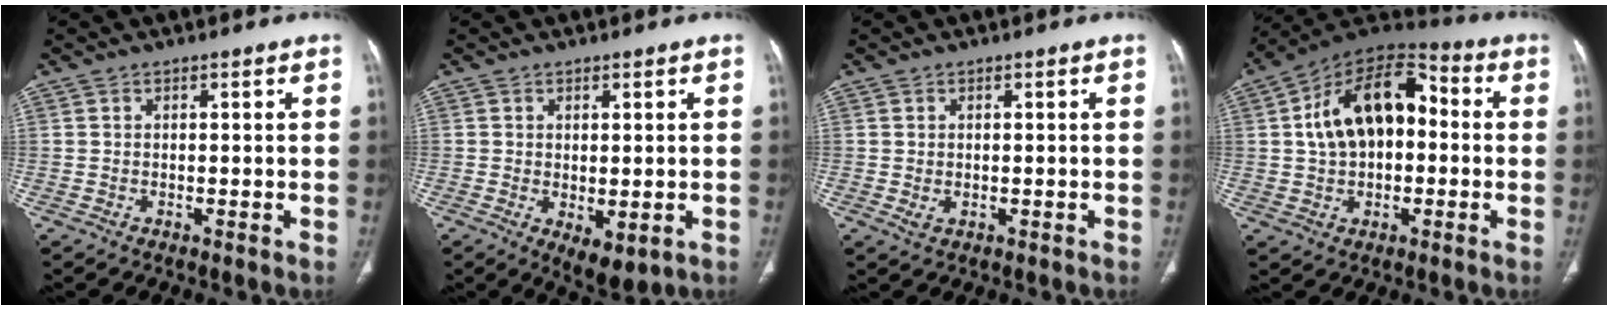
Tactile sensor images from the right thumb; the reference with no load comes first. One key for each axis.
{"total": 5.7, "fx": -1.4, "fy": 2.8, "fz": 4.7, "tx": -0.063, "ty": -0.010, "tz": -0.005}
{"total": 1.7, "fx": -0.2, "fy": 1.1, "fz": 1.2, "tx": -0.024, "ty": 0.000, "tz": 0.002}
{"total": 17.5, "fx": 1.7, "fy": 11.0, "fz": 13.5, "tx": -0.198, "ty": 0.040, "tz": 0.019}